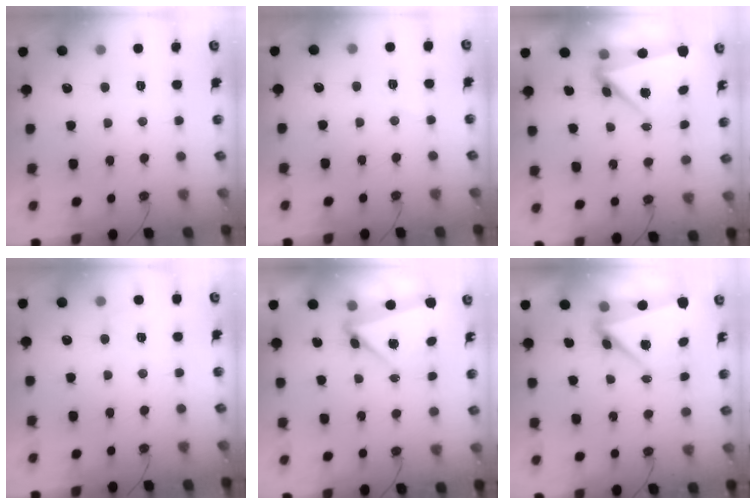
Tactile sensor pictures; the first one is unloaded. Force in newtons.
{"total": 4.3, "press": 3.9, "slide": 2.0}
{"total": 8.9, "press": 6.7, "slide": 5.8}
{"total": 5.1, "press": 4.5, "slide": 2.3}
{"total": 5.8, "press": 5.8, "slide": 0.6}
{"total": 6.5, "press": 6.3, "slide": 1.6}